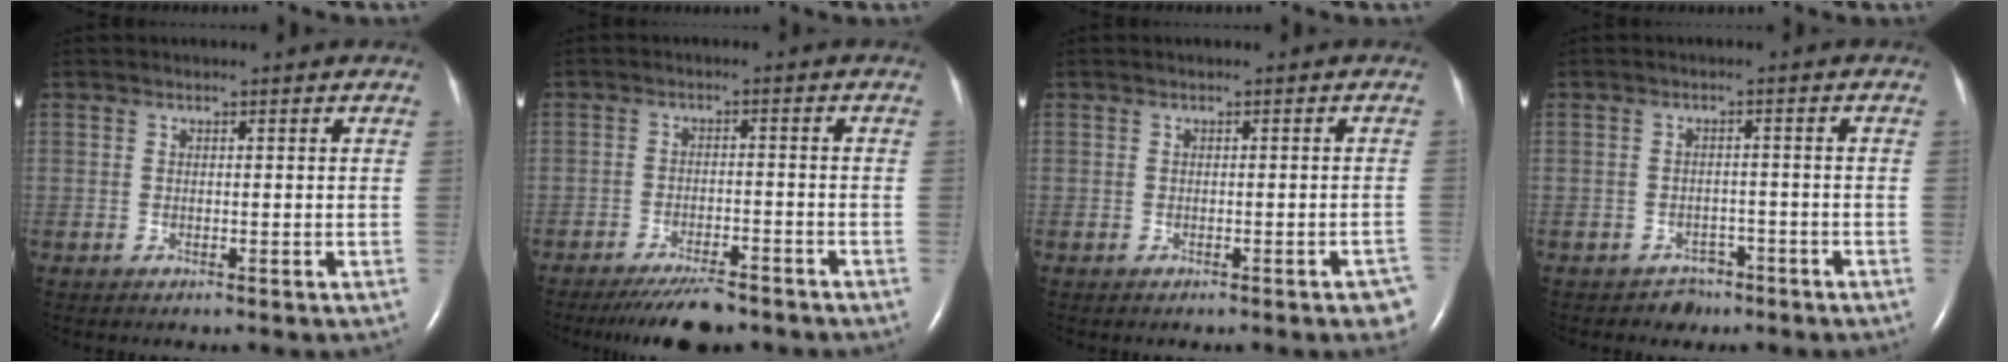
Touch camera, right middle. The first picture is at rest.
{"total": 7.3, "force": [-6.3, 1.4, 3.5], "torque": [-0.058, -0.015, -0.102]}
{"total": 3.3, "force": [-2.6, 0.7, 2.0], "torque": [0.001, 0.000, -0.030]}
{"total": 2.8, "force": [-2.0, 2.0, -0.1], "torque": [-0.005, 0.010, -0.027]}